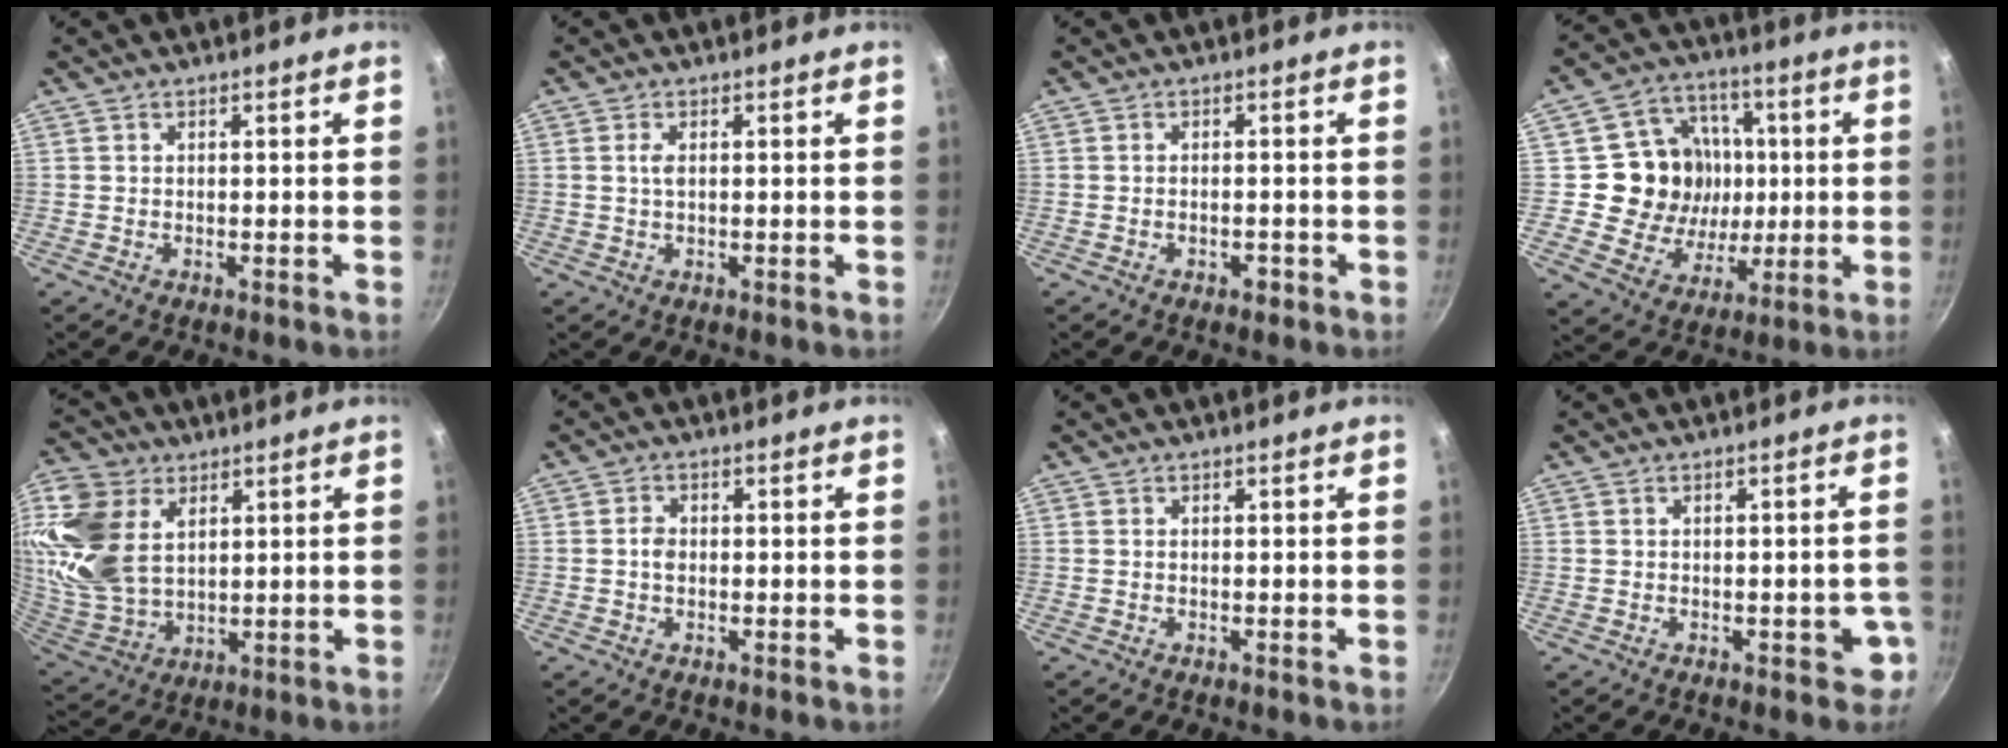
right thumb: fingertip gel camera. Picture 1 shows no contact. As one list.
[{"total": 1.6, "force": [0.3, 0.7, 1.4], "torque": [-0.027, 0.001, 0.006]}, {"total": 1.6, "force": [-0.9, 0.9, 1.0], "torque": [-0.015, 0.007, -0.011]}, {"total": 16.3, "force": [1.2, 14.8, 6.8], "torque": [-0.080, 0.010, 0.021]}, {"total": 18.5, "force": [6.4, 12.4, 12.3], "torque": [-0.250, -0.028, 0.131]}, {"total": 2.3, "force": [-0.1, 1.7, 1.5], "torque": [-0.020, 0.006, -0.004]}, {"total": 0.0}, {"total": 4.2, "force": [-1.5, 2.3, 3.2], "torque": [-0.007, 0.016, -0.018]}]